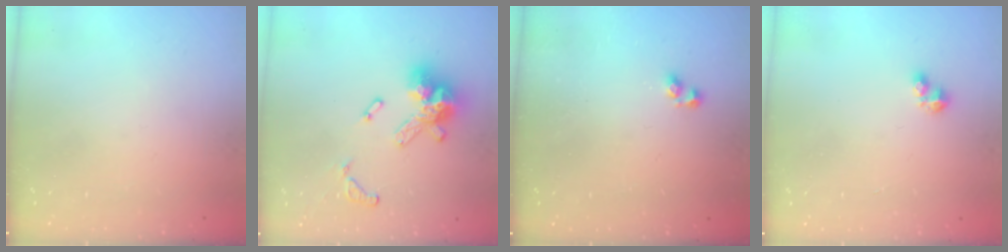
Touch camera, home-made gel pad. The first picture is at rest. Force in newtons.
{"total": 13.8, "press": 13.8, "slide": 1.0}
{"total": 2.9, "press": 2.9, "slide": 0.6}
{"total": 2.8, "press": 2.8, "slide": 0.4}